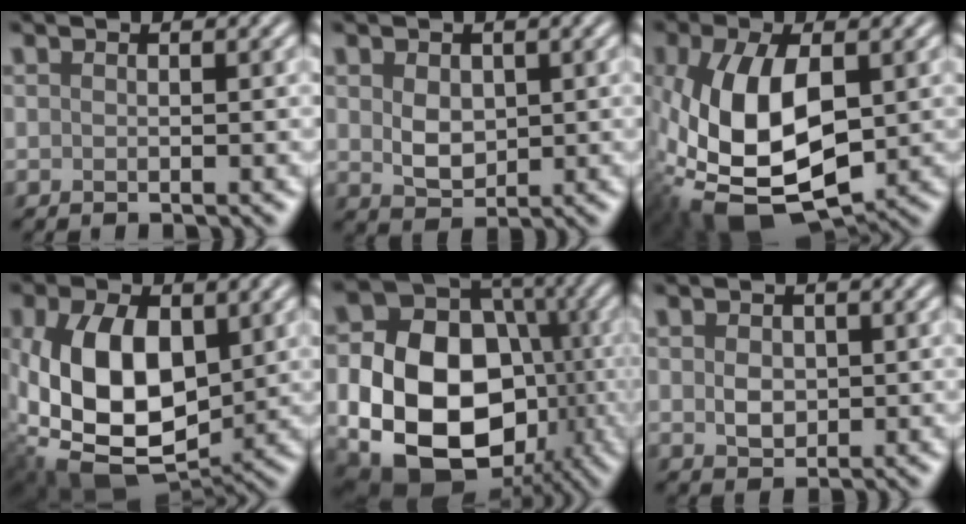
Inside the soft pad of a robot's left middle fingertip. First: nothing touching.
{"total": 2.8, "force": [0.5, 2.0, 1.8], "torque": [-0.037, -0.004, 0.013]}
{"total": 12.8, "force": [-1.6, 7.2, 10.4], "torque": [-0.245, -0.030, -0.020]}
{"total": 12.1, "force": [0.8, 7.7, 9.3], "torque": [-0.196, -0.010, 0.023]}
{"total": 16.3, "force": [-2.8, 12.4, 10.1], "torque": [-0.176, -0.026, -0.040]}
{"total": 2.0, "force": [0.2, 1.6, 1.3], "torque": [-0.024, -0.003, 0.004]}